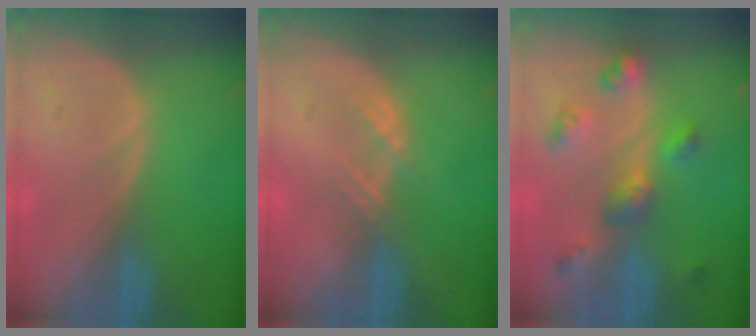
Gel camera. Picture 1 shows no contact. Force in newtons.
{"total": 1.9, "press": 1.9, "slide": 0.3}
{"total": 6.5, "press": 5.8, "slide": 2.9}